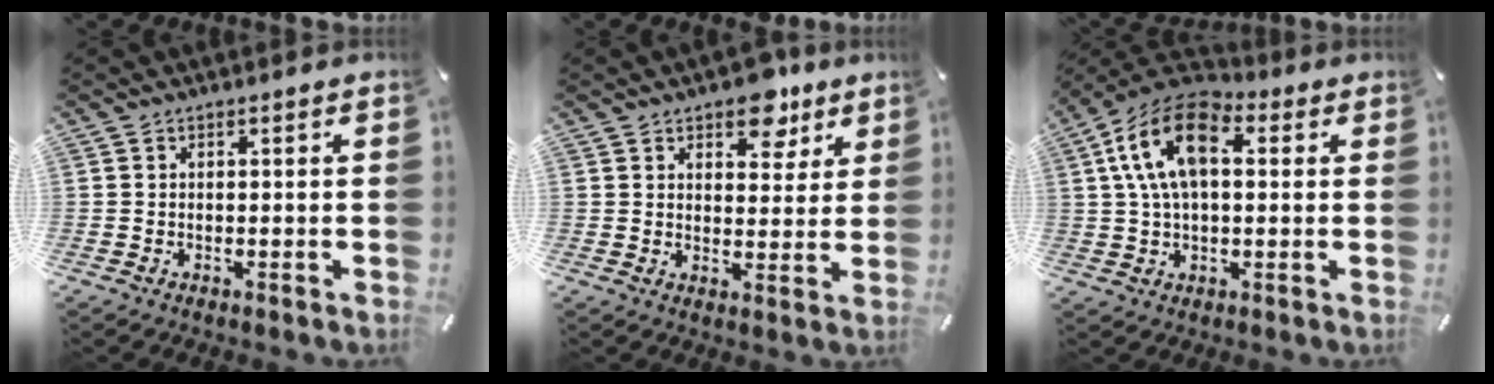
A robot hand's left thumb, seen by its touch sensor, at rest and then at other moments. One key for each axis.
{"total": 9.5, "fx": 6.7, "fy": 5.5, "fz": 4.0, "tx": -0.028, "ty": -0.041, "tz": 0.112}
{"total": 14.9, "fx": 4.0, "fy": 8.8, "fz": 11.4, "tx": -0.226, "ty": 0.009, "tz": 0.071}